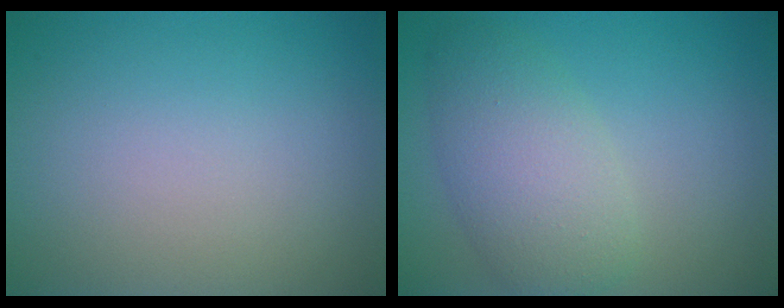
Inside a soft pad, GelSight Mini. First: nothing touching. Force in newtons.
{"total": 5.0, "press": 5.0, "slide": 0.2}